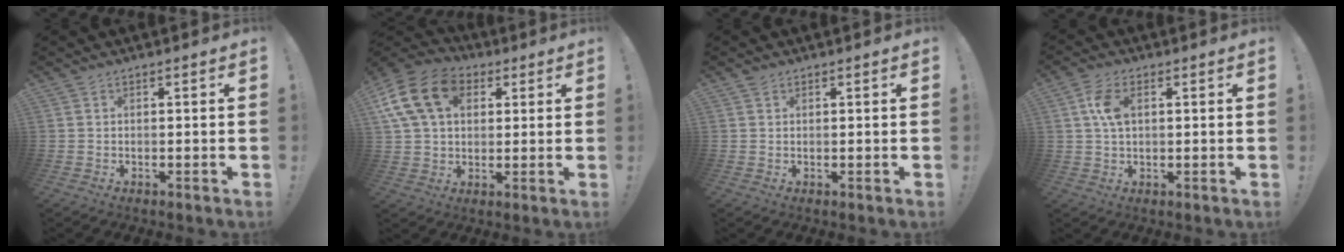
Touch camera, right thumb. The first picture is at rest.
{"total": 17.7, "force": [6.0, 12.8, 10.7], "torque": [-0.186, -0.008, 0.117]}
{"total": 0.7, "force": [0.5, 0.4, 0.1], "torque": [0.000, -0.001, 0.010]}
{"total": 7.0, "force": [1.6, 4.0, 5.4], "torque": [-0.103, -0.003, 0.026]}